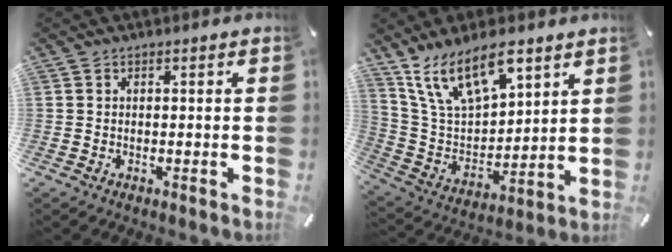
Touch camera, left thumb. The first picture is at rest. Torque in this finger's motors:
{"motor_torque": [2.72, 1.00, 1.38, -1.39, 0.23]}